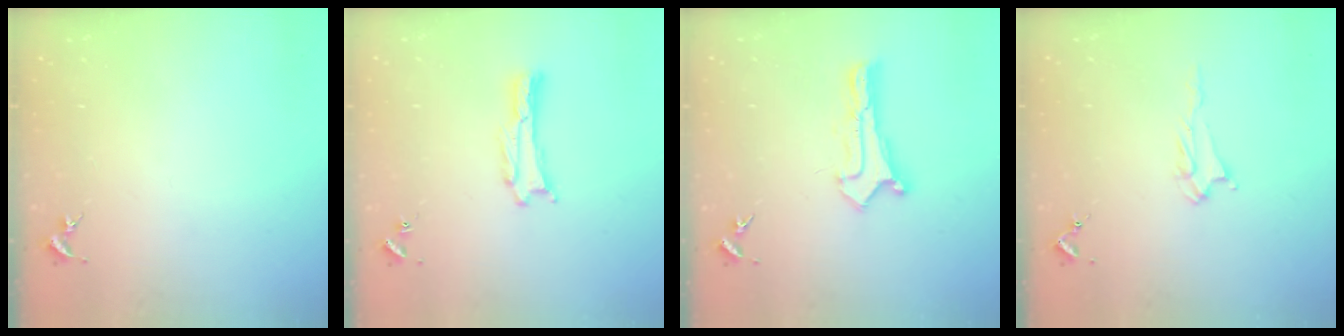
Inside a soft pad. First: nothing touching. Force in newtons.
{"total": 0.7, "press": 0.7, "slide": 0.1}
{"total": 0.8, "press": 0.8, "slide": 0.0}
{"total": 3.2, "press": 3.2, "slide": 0.5}